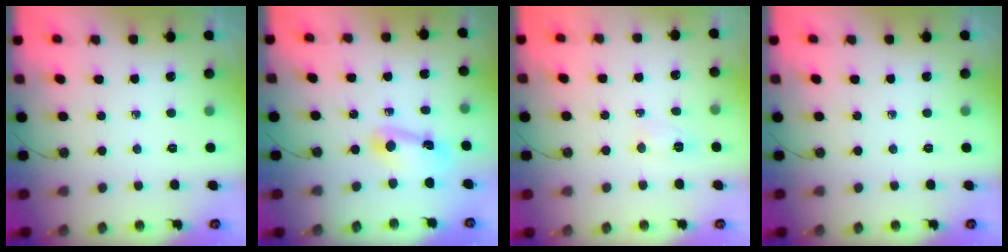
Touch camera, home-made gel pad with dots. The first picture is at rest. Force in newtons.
{"total": 9.5, "press": 6.0, "slide": 7.4}
{"total": 5.9, "press": 5.8, "slide": 0.8}
{"total": 0.0}